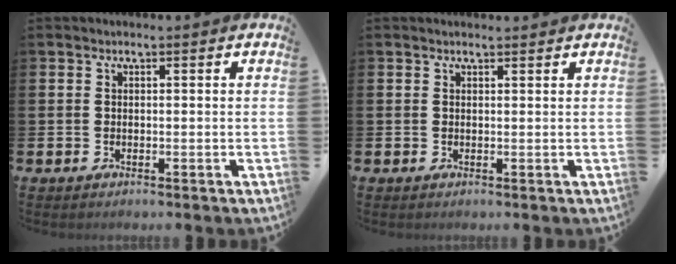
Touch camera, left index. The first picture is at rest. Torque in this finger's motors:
{"motor_torque": [0.31, -0.66, 0.08, -0.01]}